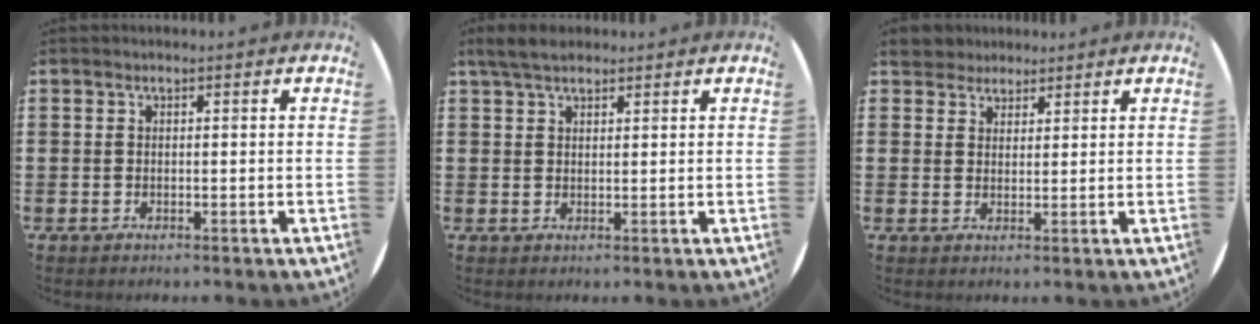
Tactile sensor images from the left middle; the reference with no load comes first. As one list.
[{"total": 3.2, "force": [2.7, 1.1, 1.4], "torque": [-0.033, 0.004, 0.050]}, {"total": 3.8, "force": [3.5, 1.5, 0.1], "torque": [-0.006, -0.001, 0.065]}]